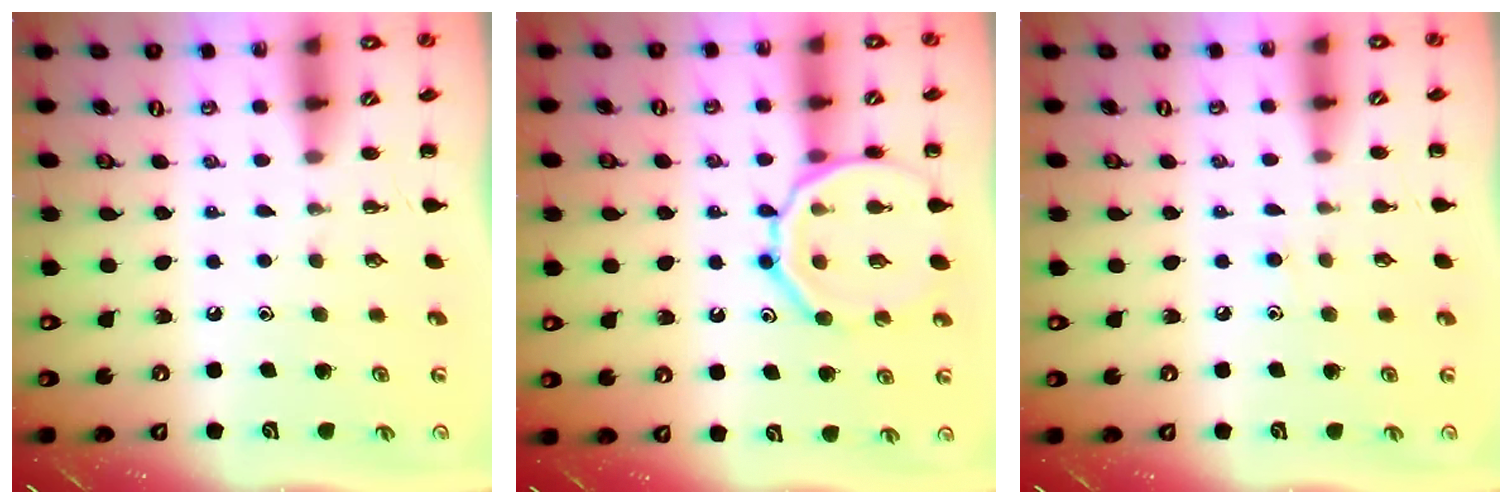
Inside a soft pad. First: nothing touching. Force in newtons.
{"total": 15.7, "press": 15.7, "slide": 1.3}
{"total": 5.4, "press": 5.0, "slide": 2.0}